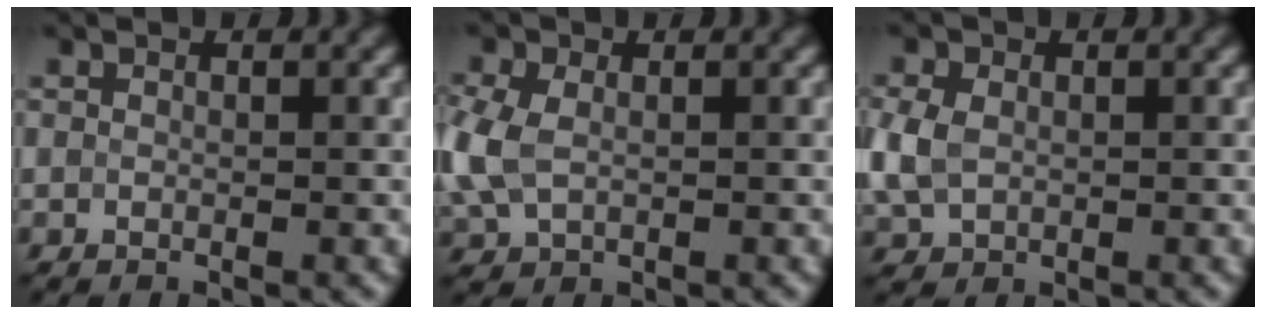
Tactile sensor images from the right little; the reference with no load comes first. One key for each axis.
{"total": 4.4, "fx": -0.1, "fy": 3.1, "fz": 3.1, "tx": -0.092, "ty": 0.000, "tz": -0.004}
{"total": 3.8, "fx": 0.0, "fy": 3.0, "fz": 2.3, "tx": -0.065, "ty": 0.001, "tz": -0.001}